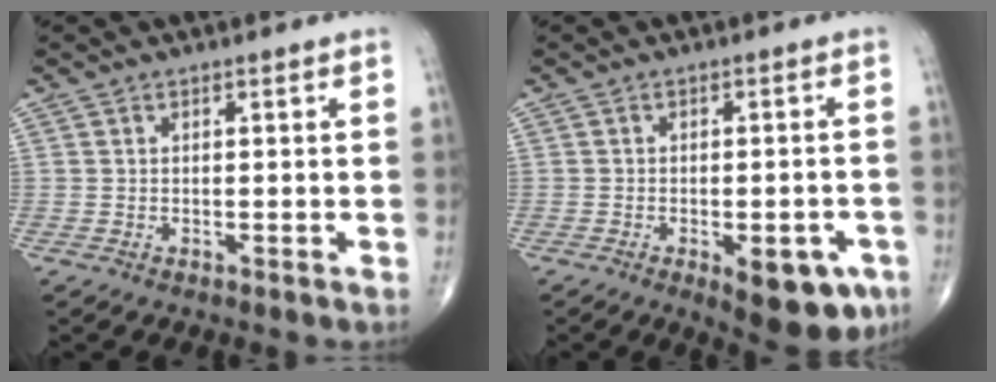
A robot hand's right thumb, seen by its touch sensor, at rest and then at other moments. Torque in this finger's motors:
{"motor_torque": [1.26, 1.16, 0.45, -0.57, 0.24]}